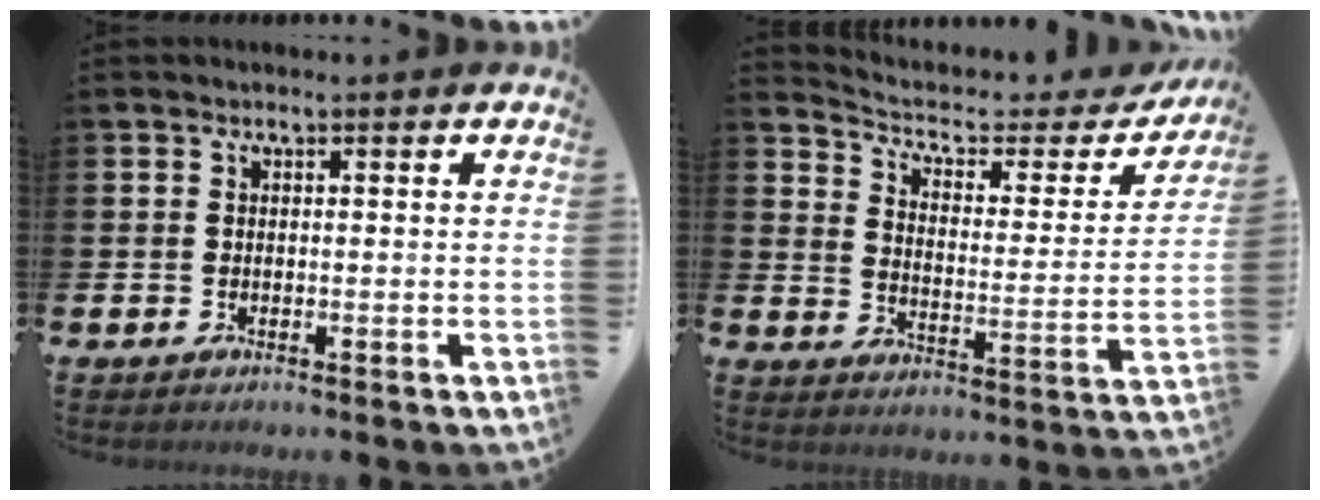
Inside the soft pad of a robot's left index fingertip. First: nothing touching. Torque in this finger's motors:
{"motor_torque": [0.95, -1.19, 0.21, 0.00]}